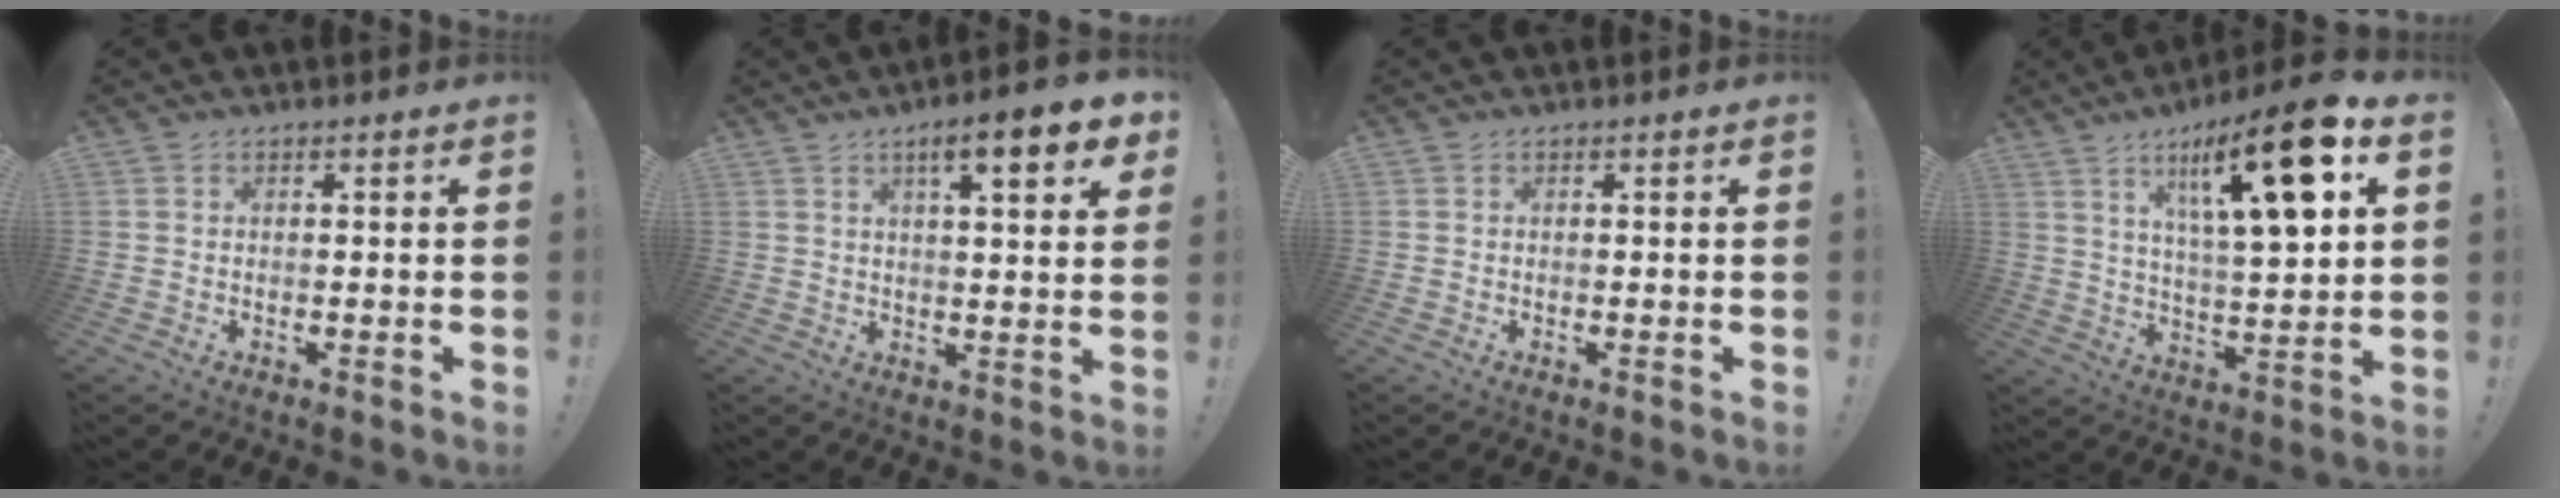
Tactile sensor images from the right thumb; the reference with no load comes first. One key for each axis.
{"total": 10.5, "fx": 5.1, "fy": 2.0, "fz": 9.0, "tx": -0.119, "ty": -0.024, "tz": 0.074}
{"total": 0.0}
{"total": 19.4, "fx": 8.9, "fy": 4.3, "fz": 16.7, "tx": -0.273, "ty": -0.039, "tz": 0.125}